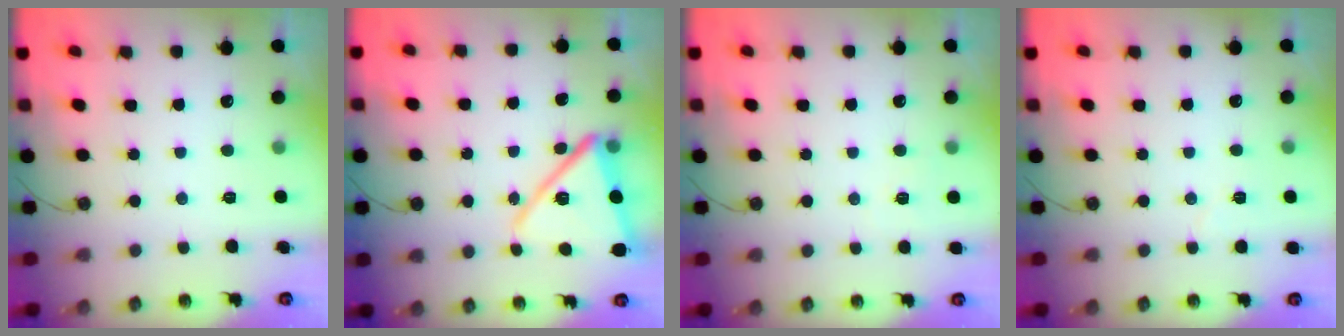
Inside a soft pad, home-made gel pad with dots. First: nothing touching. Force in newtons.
{"total": 16.0, "press": 16.0, "slide": 1.0}
{"total": 4.0, "press": 4.0, "slide": 0.2}
{"total": 3.9, "press": 3.2, "slide": 2.3}